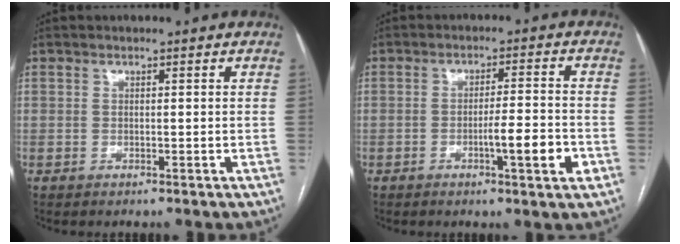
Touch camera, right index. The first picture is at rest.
{"total": 8.4, "force": [-3.0, 0.4, 7.9], "torque": [-0.119, -0.002, -0.046]}